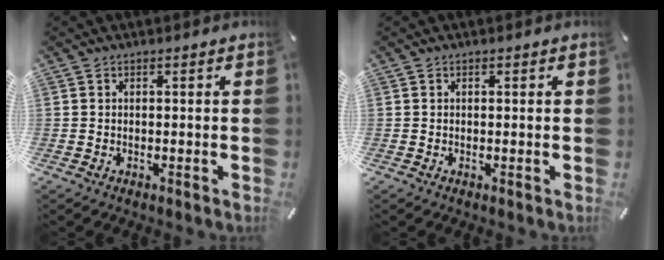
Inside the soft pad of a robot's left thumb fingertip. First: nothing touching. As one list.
[{"total": 0.0}]